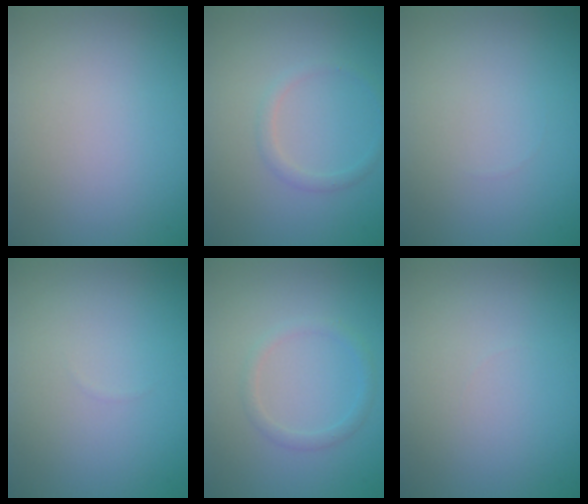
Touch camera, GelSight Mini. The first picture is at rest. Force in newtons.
{"total": 1.2, "press": 1.2, "slide": 0.1}
{"total": 0.0}
{"total": 0.0}
{"total": 1.3, "press": 1.3, "slide": 0.1}
{"total": 0.0}